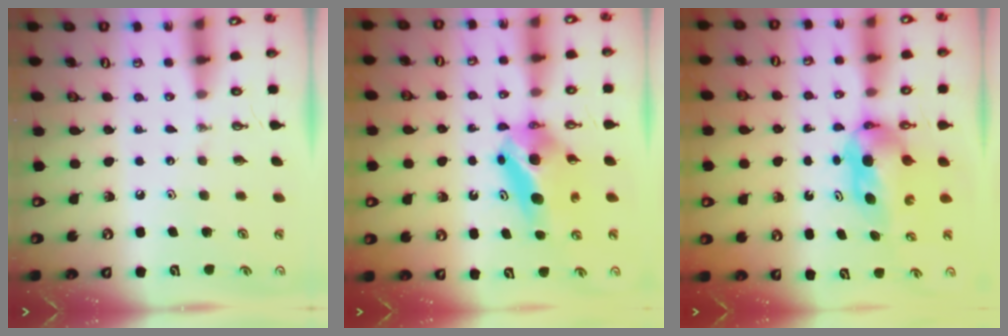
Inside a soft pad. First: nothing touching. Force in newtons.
{"total": 6.7, "press": 5.9, "slide": 3.1}
{"total": 5.6, "press": 5.4, "slide": 1.7}